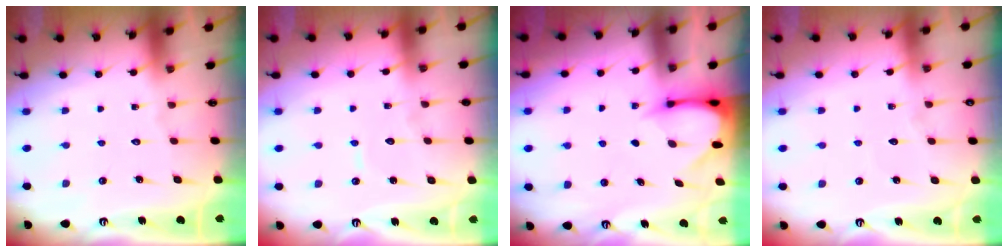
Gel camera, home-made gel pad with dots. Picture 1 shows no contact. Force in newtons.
{"total": 5.3, "press": 5.2, "slide": 0.5}
{"total": 3.3, "press": 3.3, "slide": 0.3}
{"total": 2.3, "press": 2.3, "slide": 0.3}